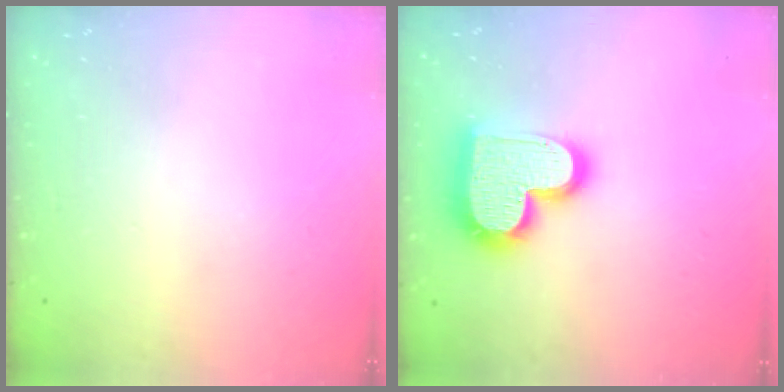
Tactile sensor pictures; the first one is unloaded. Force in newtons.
{"total": 19.5, "press": 19.5, "slide": 1.5}